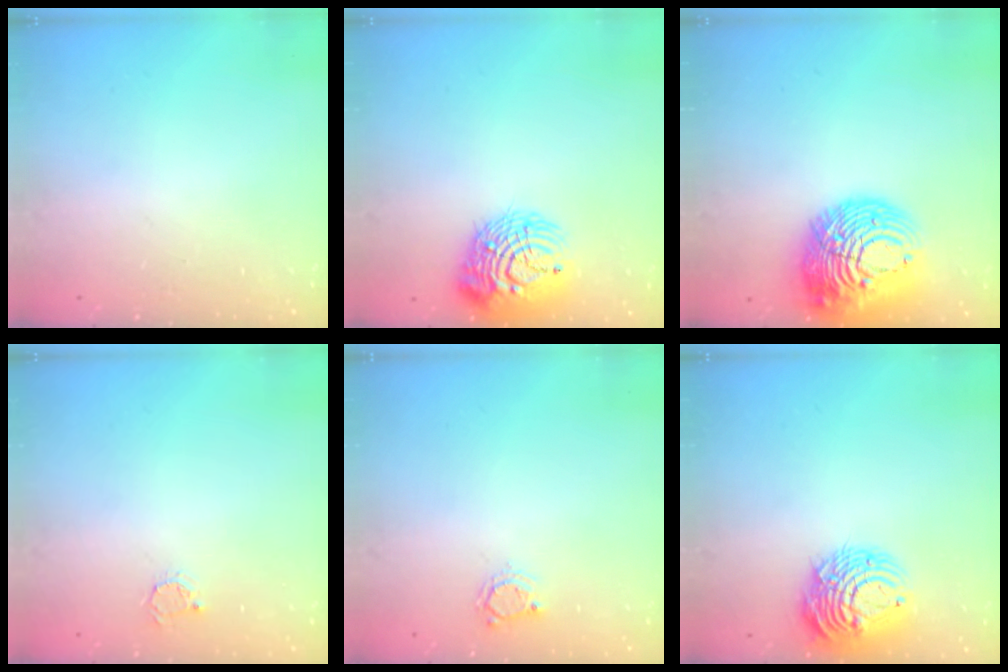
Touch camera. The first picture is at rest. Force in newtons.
{"total": 13.3, "press": 13.2, "slide": 2.0}
{"total": 19.4, "press": 19.3, "slide": 2.1}
{"total": 2.3, "press": 2.3, "slide": 0.3}
{"total": 2.9, "press": 2.9, "slide": 0.3}
{"total": 11.0, "press": 11.0, "slide": 1.4}